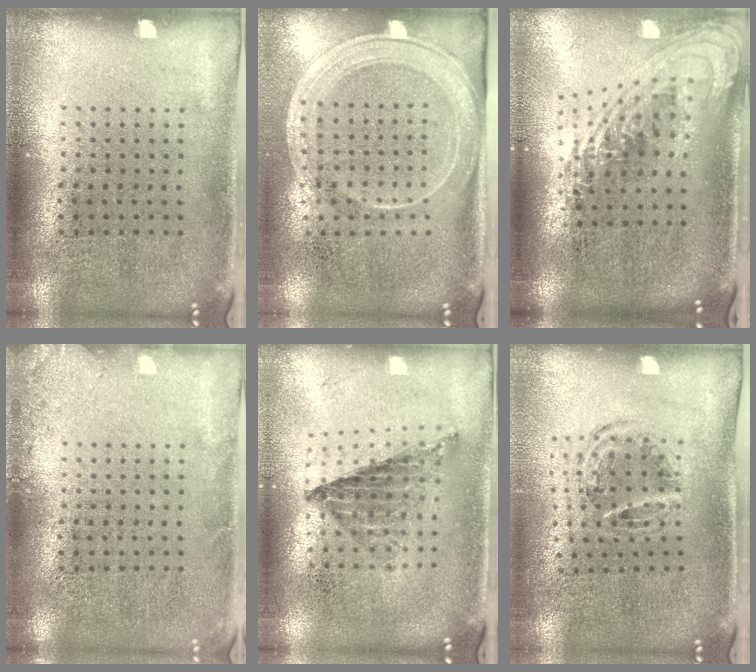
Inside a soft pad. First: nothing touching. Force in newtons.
{"total": 2.0, "press": 1.7, "slide": 1.1}
{"total": 2.3, "press": 1.7, "slide": 1.6}
{"total": 1.3, "press": 1.3, "slide": 0.2}
{"total": 0.8, "press": 0.8, "slide": 0.1}
{"total": 1.0, "press": 0.9, "slide": 0.1}